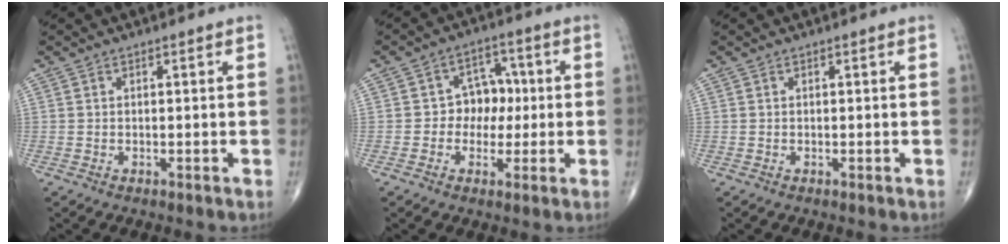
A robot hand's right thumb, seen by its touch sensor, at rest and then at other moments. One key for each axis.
{"total": 7.0, "fx": -0.2, "fy": 5.7, "fz": 4.1, "tx": -0.013, "ty": 0.017, "tz": -0.012}
{"total": 0.0}